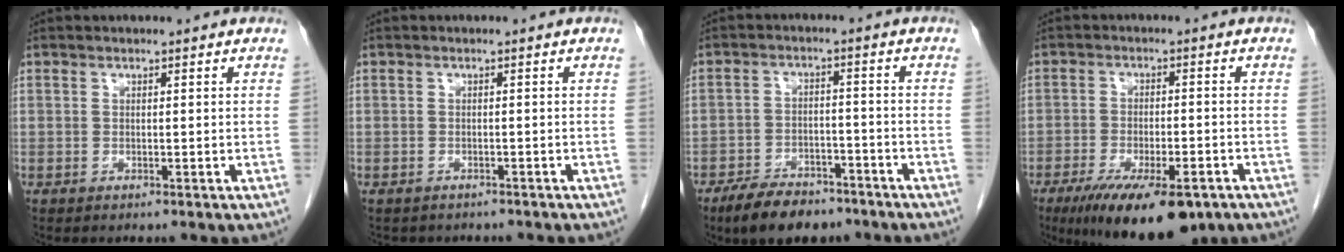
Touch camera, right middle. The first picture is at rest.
{"total": 4.0, "force": [-3.5, 1.8, 0.9], "torque": [-0.017, 0.001, -0.039]}
{"total": 8.9, "force": [-6.9, 3.7, 4.1], "torque": [-0.072, -0.003, -0.117]}
{"total": 13.9, "force": [-9.1, 4.5, 9.5], "torque": [-0.144, -0.017, -0.138]}